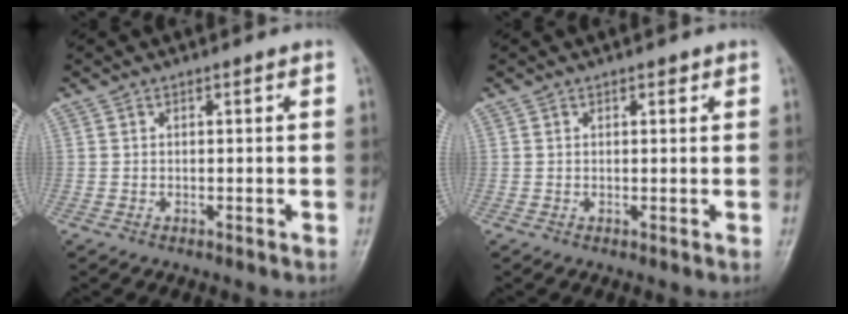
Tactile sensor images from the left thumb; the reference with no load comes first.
{"total": 1.2, "force": [0.8, 0.7, 0.7], "torque": [0.001, -0.002, 0.007]}